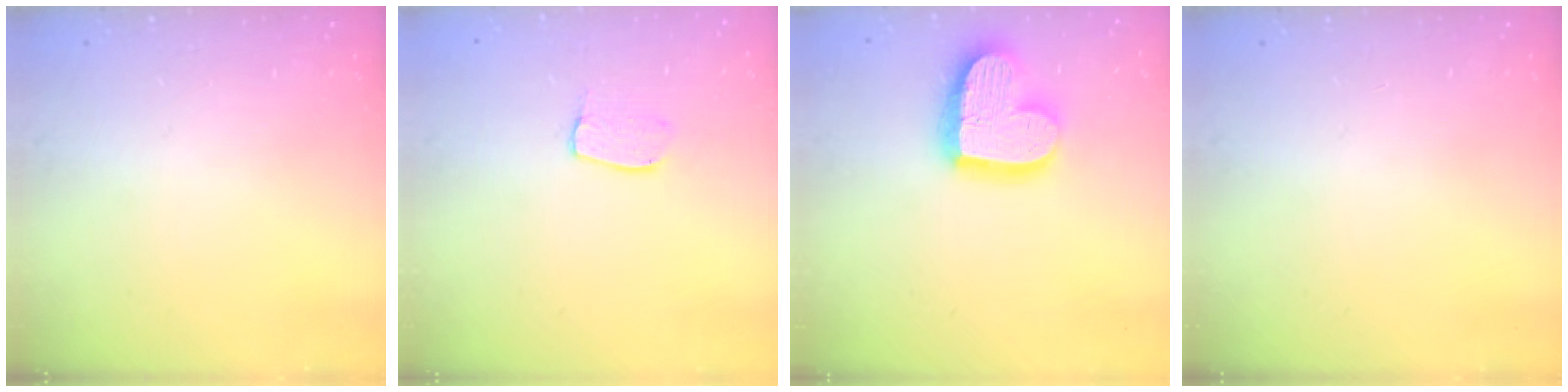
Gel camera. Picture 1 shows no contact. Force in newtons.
{"total": 6.5, "press": 6.5, "slide": 0.4}
{"total": 18.9, "press": 18.8, "slide": 1.7}
{"total": 0.0}